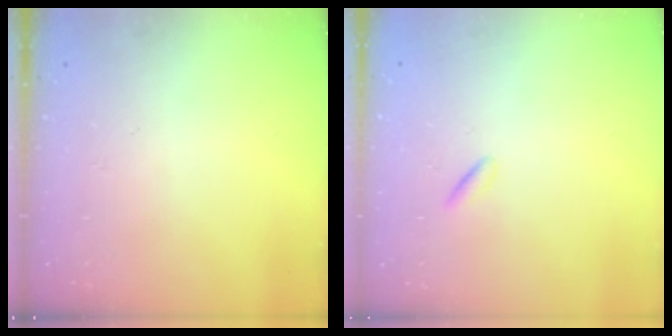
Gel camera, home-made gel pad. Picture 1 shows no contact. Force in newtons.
{"total": 0.5, "press": 0.4, "slide": 0.4}